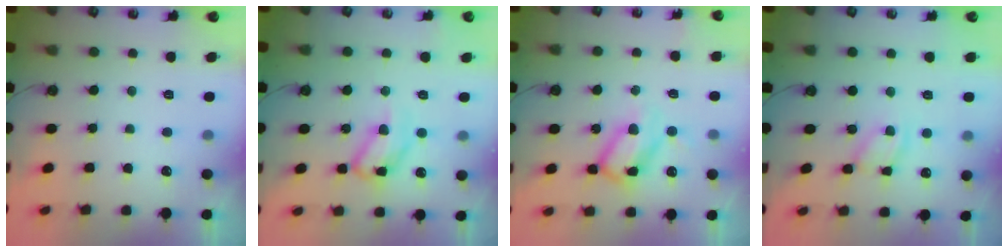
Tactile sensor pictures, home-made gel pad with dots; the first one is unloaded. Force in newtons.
{"total": 12.7, "press": 12.7, "slide": 1.0}
{"total": 13.1, "press": 13.1, "slide": 0.8}
{"total": 6.8, "press": 6.8, "slide": 0.3}